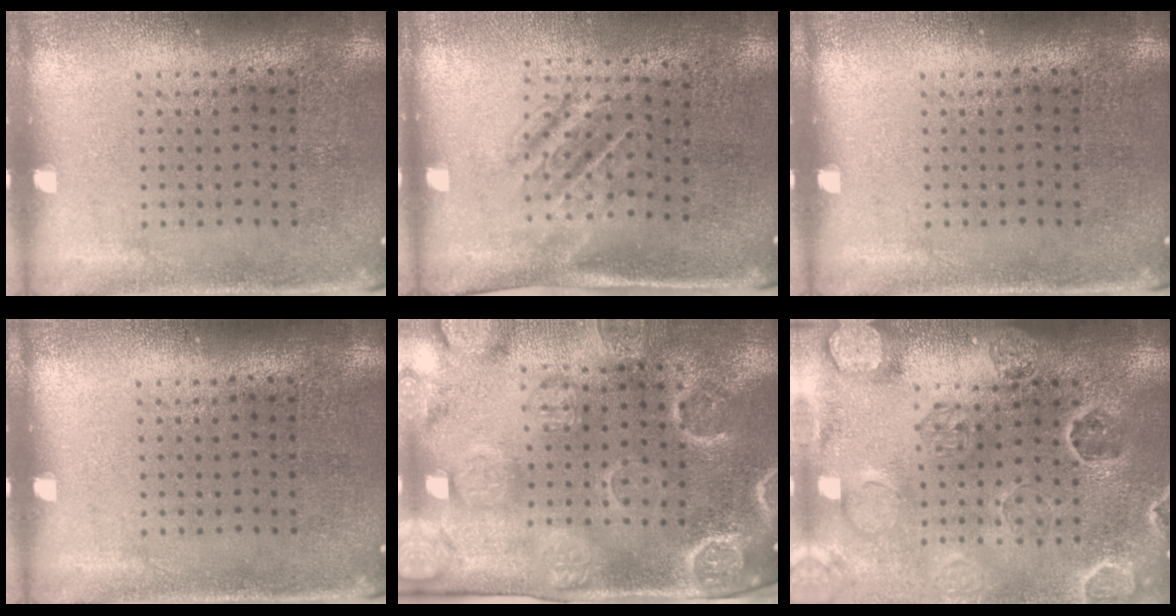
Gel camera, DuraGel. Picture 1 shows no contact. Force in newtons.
{"total": 1.7, "press": 1.3, "slide": 1.1}
{"total": 0.0}
{"total": 0.0}
{"total": 4.1, "press": 3.6, "slide": 1.9}
{"total": 2.7, "press": 2.7, "slide": 0.3}